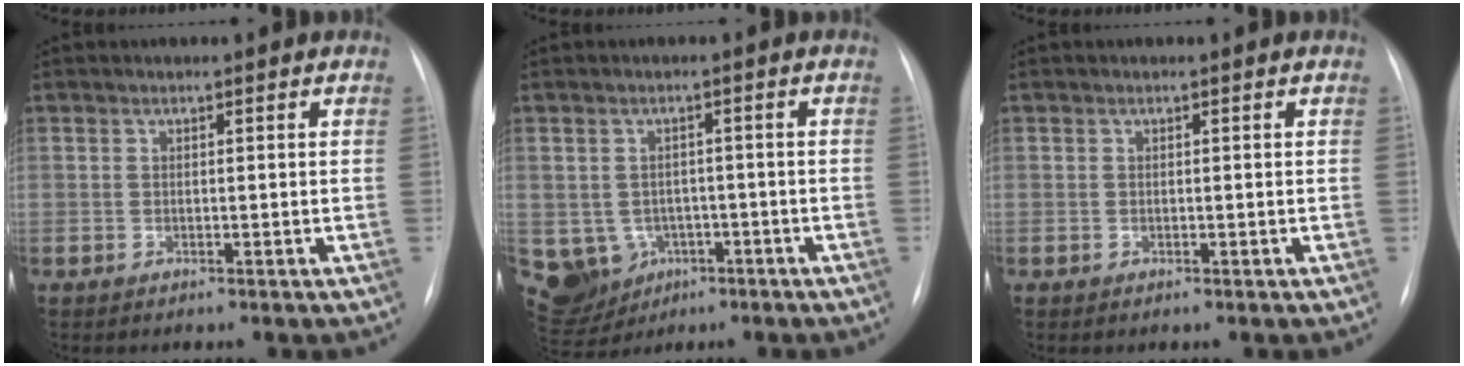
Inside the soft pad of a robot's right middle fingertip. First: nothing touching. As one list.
[{"total": 11.6, "force": [-3.8, 10.4, 3.4], "torque": [-0.102, 0.016, -0.040]}, {"total": 0.0}]